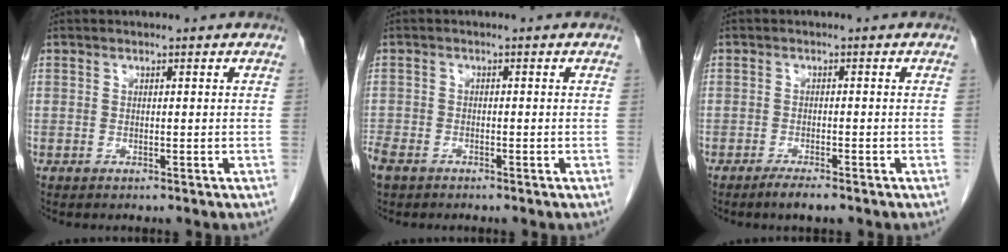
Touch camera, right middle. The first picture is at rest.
{"total": 4.3, "force": [-3.2, 2.2, 1.9], "torque": [-0.043, -0.006, -0.060]}
{"total": 2.4, "force": [-1.8, 0.1, 1.5], "torque": [-0.034, -0.005, -0.033]}